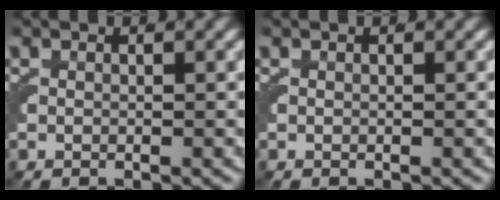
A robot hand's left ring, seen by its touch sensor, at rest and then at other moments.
{"total": 0.0}